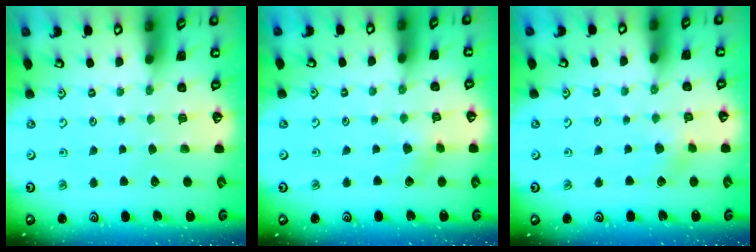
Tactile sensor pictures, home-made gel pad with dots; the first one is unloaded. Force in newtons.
{"total": 2.6, "press": 2.6, "slide": 0.4}
{"total": 3.3, "press": 3.3, "slide": 0.3}